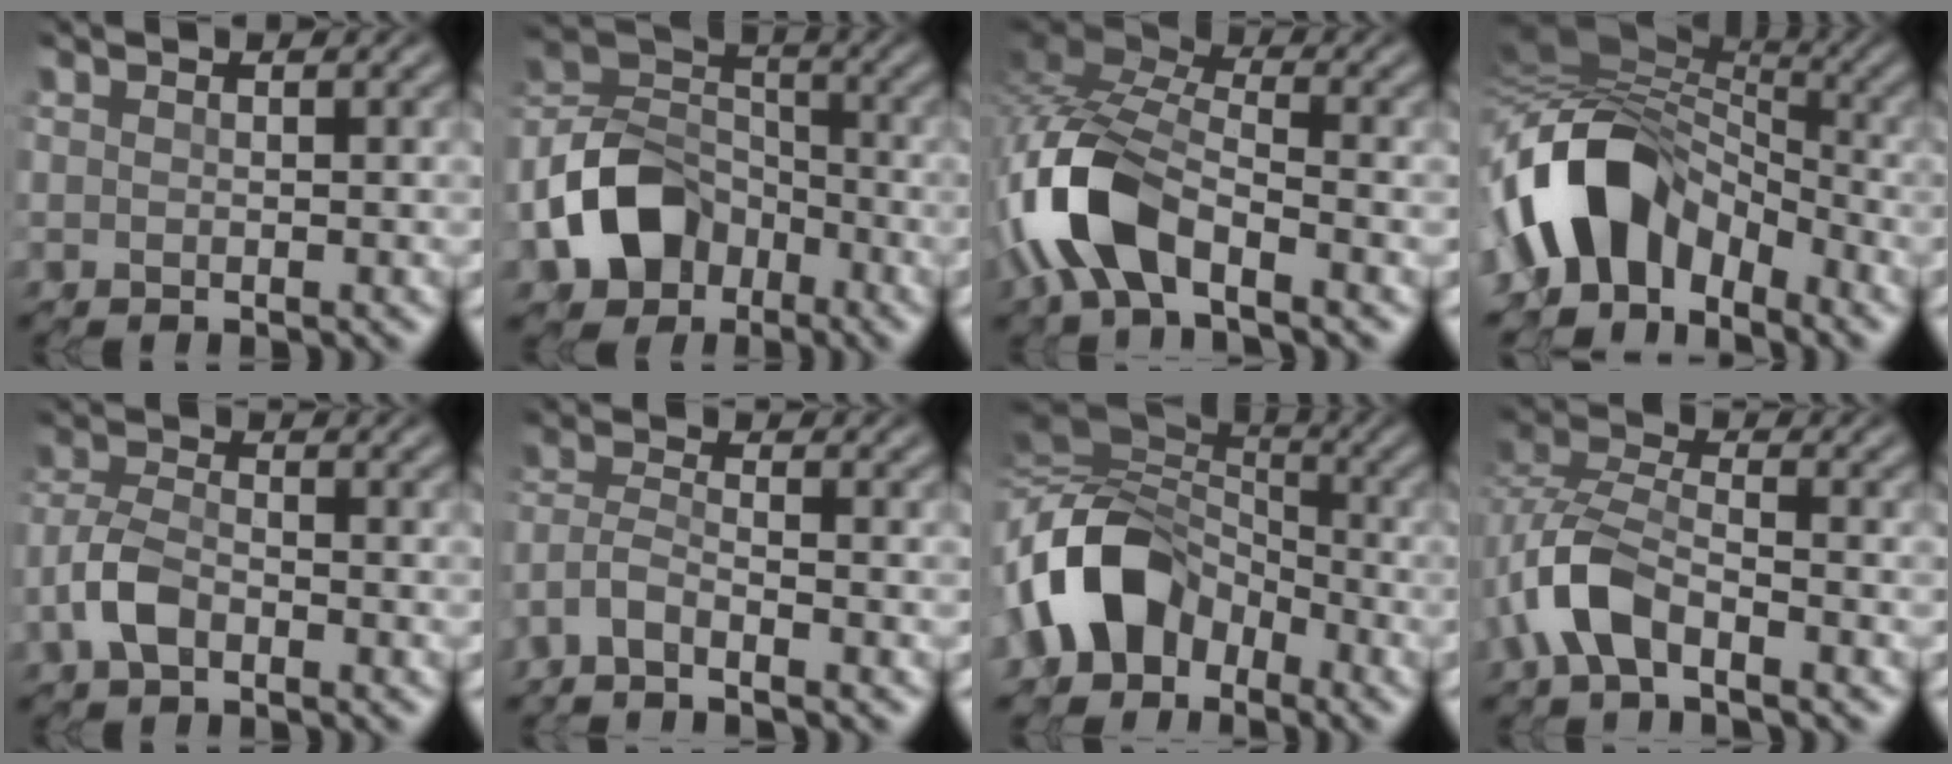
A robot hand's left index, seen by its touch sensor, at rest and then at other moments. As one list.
[{"total": 8.0, "force": [-4.6, 5.4, 3.7], "torque": [-0.078, -0.002, -0.095]}, {"total": 7.9, "force": [-4.2, 3.0, 6.0], "torque": [-0.144, 0.008, -0.095]}, {"total": 9.6, "force": [-4.7, 6.0, 5.7], "torque": [-0.102, 0.017, -0.101]}, {"total": 3.1, "force": [-2.1, 1.2, 2.0], "torque": [-0.051, 0.005, -0.049]}, {"total": 2.4, "force": [-2.2, -0.5, 1.0], "torque": [-0.032, 0.008, -0.051]}, {"total": 9.5, "force": [-3.9, 6.4, 5.8], "torque": [-0.119, 0.001, -0.084]}, {"total": 4.7, "force": [-2.9, 1.7, 3.3], "torque": [-0.080, 0.008, -0.067]}]